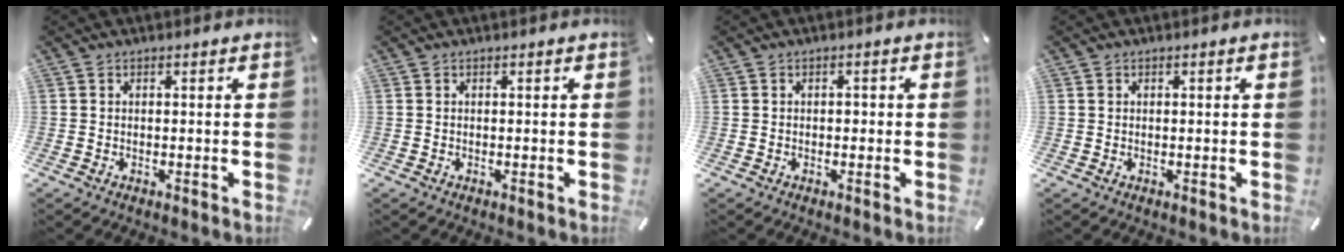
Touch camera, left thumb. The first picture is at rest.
{"total": 0.0}
{"total": 0.8, "force": [-0.3, 0.7, 0.3], "torque": [-0.008, 0.003, -0.007]}
{"total": 0.0}